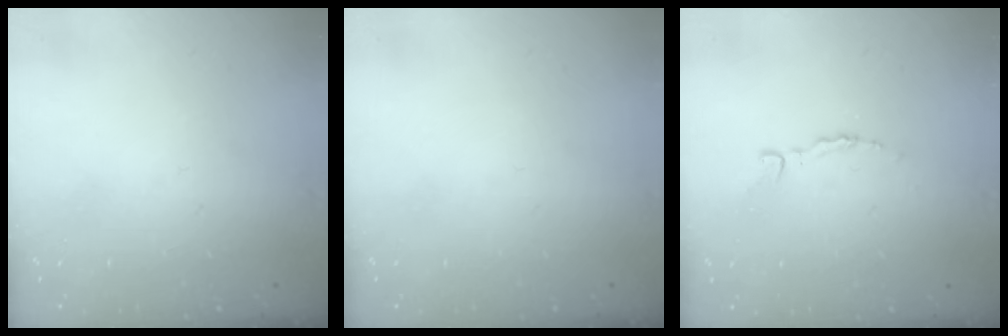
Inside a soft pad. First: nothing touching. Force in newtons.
{"total": 0.0}
{"total": 2.2, "press": 2.2, "slide": 0.2}